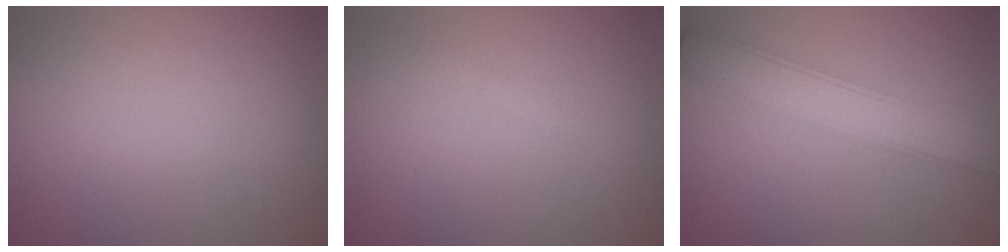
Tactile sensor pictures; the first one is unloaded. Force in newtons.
{"total": 0.5, "press": 0.5, "slide": 0.0}
{"total": 4.4, "press": 4.4, "slide": 0.2}